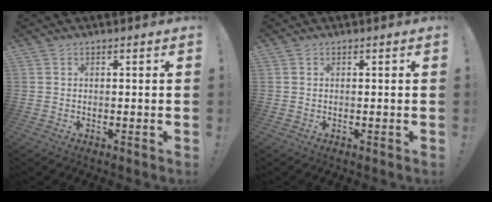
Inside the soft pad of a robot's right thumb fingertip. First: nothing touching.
{"total": 0.0}